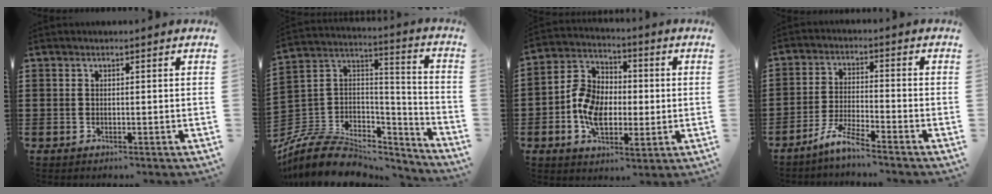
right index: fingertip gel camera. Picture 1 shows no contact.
{"total": 9.3, "force": [-6.8, 5.1, 3.6], "torque": [-0.084, 0.019, -0.131]}
{"total": 8.7, "force": [-1.2, 6.4, 5.8], "torque": [-0.142, 0.012, -0.026]}
{"total": 4.9, "force": [-4.4, -0.2, 2.2], "torque": [-0.059, -0.009, -0.088]}